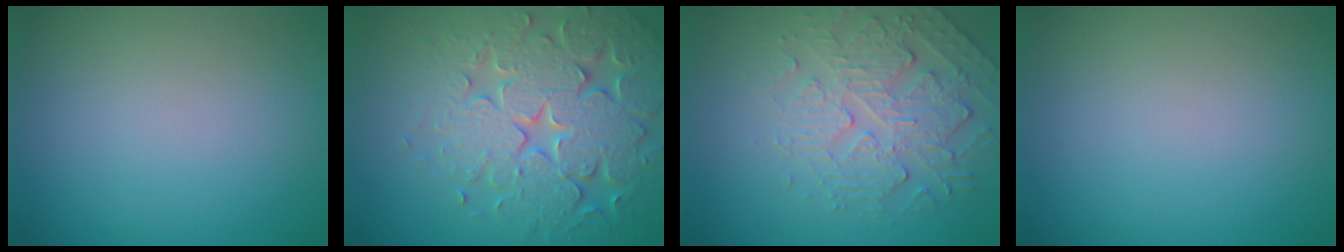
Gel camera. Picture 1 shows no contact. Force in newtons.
{"total": 7.7, "press": 7.5, "slide": 1.5}
{"total": 4.9, "press": 3.7, "slide": 3.1}
{"total": 0.0}